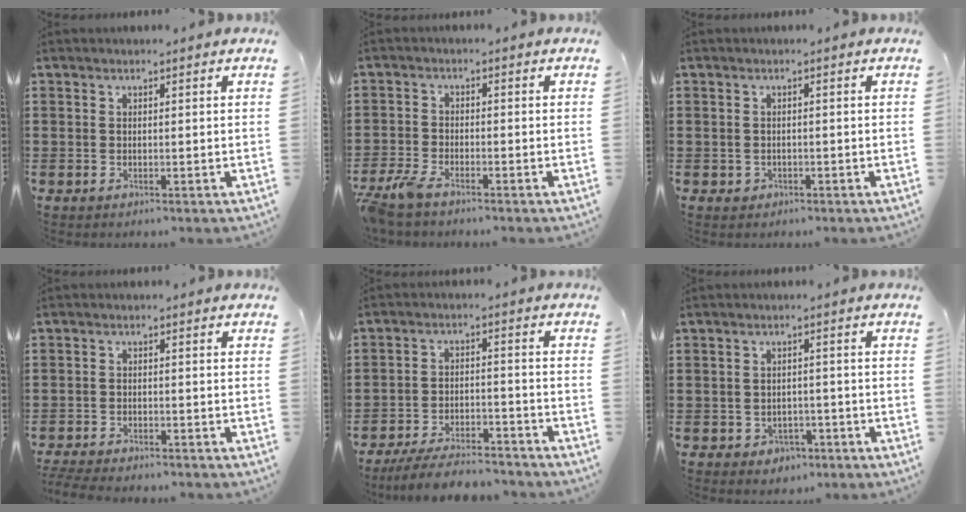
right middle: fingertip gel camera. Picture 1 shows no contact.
{"total": 3.8, "force": [-3.2, 0.7, 1.9], "torque": [-0.068, -0.009, -0.071]}
{"total": 0.7, "force": [-0.3, 0.7, 0.2], "torque": [-0.006, 0.004, -0.007]}
{"total": 2.9, "force": [-2.9, 0.3, 0.4], "torque": [-0.017, -0.002, -0.063]}
{"total": 6.4, "force": [-6.0, 0.8, 2.0], "torque": [-0.034, 0.004, -0.114]}
{"total": 1.9, "force": [-1.4, 1.3, 0.2], "torque": [-0.012, 0.001, -0.033]}